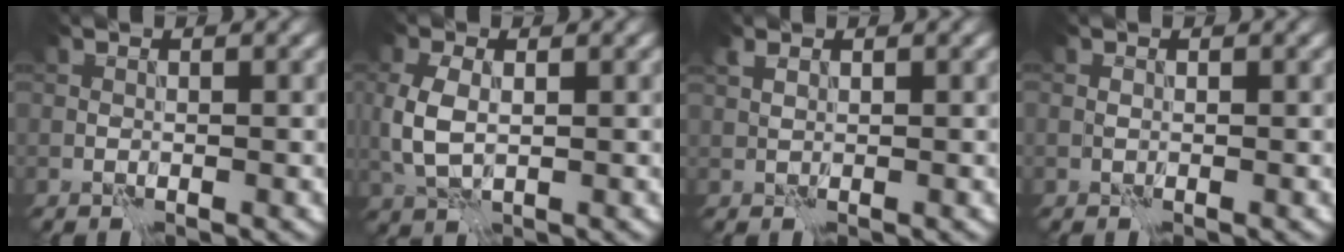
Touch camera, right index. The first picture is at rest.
{"total": 3.4, "force": [0.3, 2.2, 2.6], "torque": [-0.071, -0.001, 0.010]}
{"total": 1.1, "force": [0.9, 0.5, 0.4], "torque": [-0.009, 0.003, 0.019]}
{"total": 0.0}